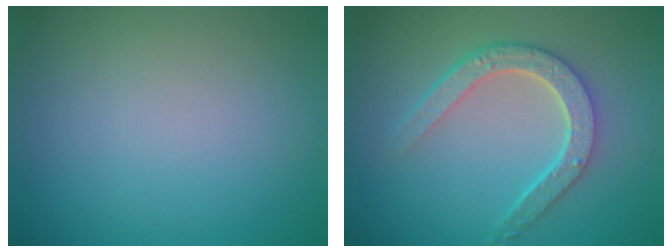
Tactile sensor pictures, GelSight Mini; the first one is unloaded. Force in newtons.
{"total": 4.6, "press": 3.7, "slide": 2.8}